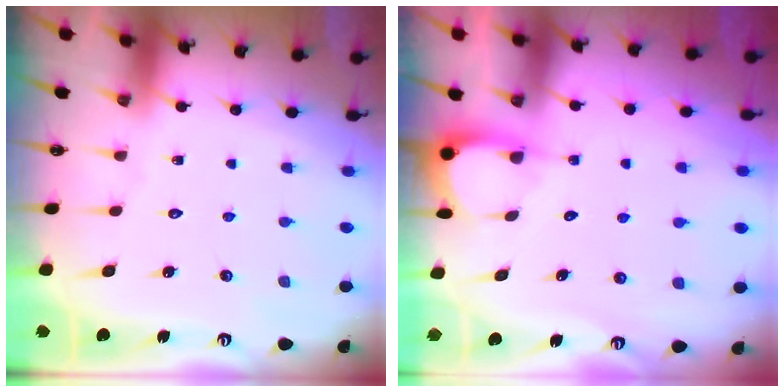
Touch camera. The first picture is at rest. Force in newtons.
{"total": 3.0, "press": 3.0, "slide": 0.4}